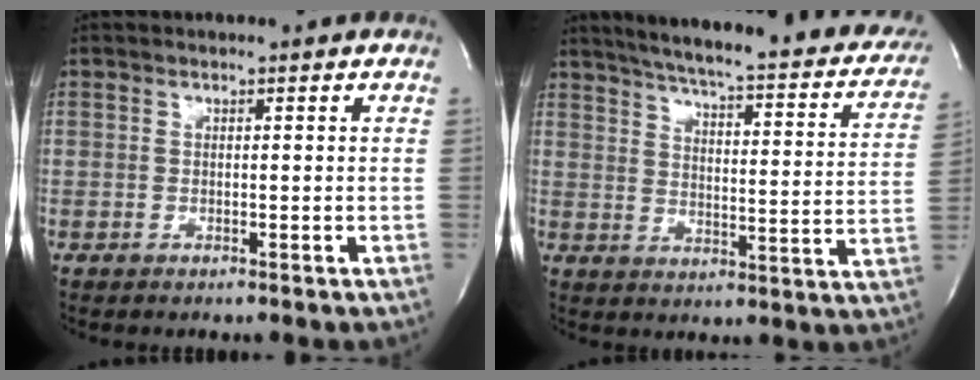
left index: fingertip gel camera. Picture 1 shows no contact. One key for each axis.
{"total": 28.5, "fx": 23.9, "fy": 5.0, "fz": 14.7, "tx": -0.214, "ty": -0.041, "tz": 0.282}